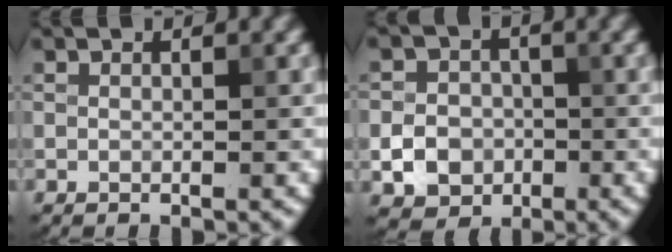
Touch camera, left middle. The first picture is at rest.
{"total": 3.7, "force": [-1.0, 3.2, 1.5], "torque": [-0.020, 0.001, -0.022]}